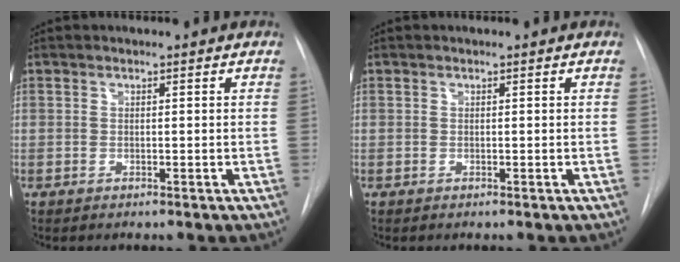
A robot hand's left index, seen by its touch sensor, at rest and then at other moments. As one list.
[{"total": 0.0}]